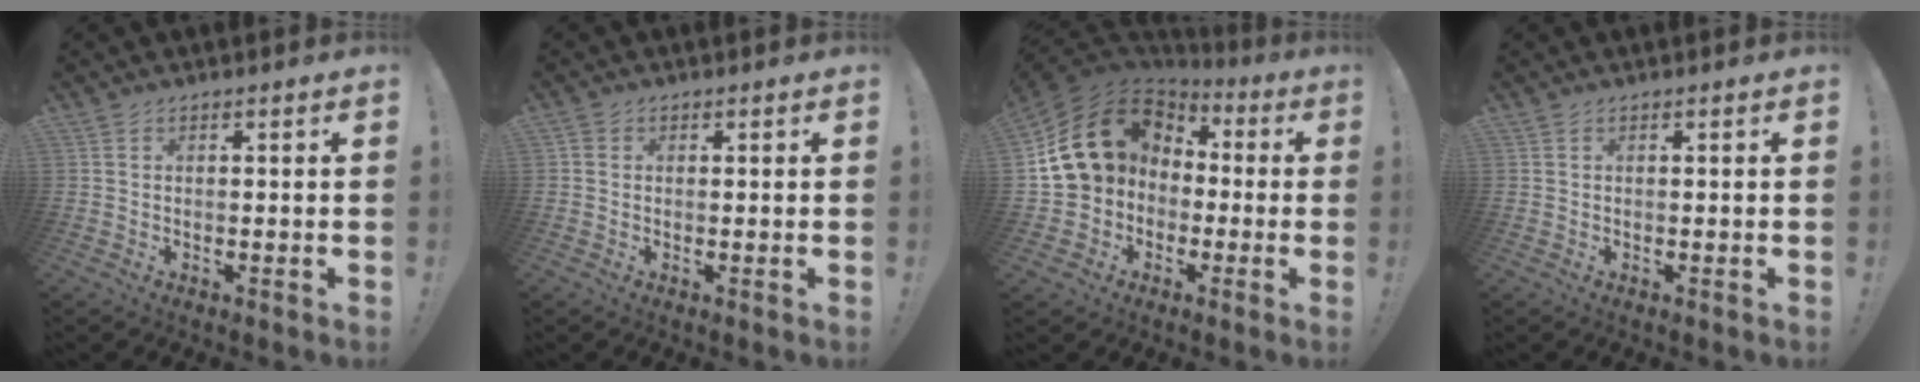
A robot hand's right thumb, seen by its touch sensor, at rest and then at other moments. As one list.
[{"total": 1.1, "force": [0.2, 1.0, 0.4], "torque": [-0.001, 0.000, 0.001]}, {"total": 19.7, "force": [3.8, 16.2, 10.5], "torque": [-0.194, -0.007, 0.098]}, {"total": 0.0}]